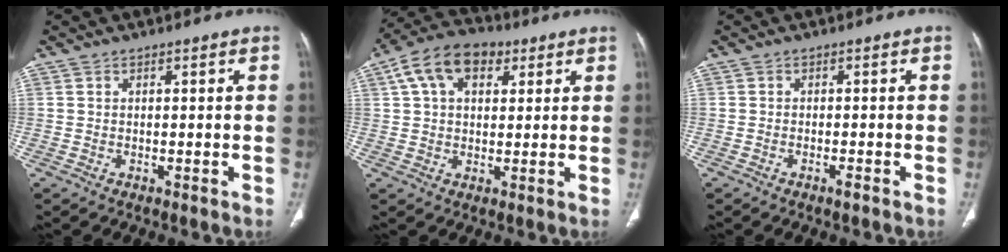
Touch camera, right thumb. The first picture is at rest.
{"total": 11.5, "force": [4.5, 7.3, 7.7], "torque": [-0.122, 0.017, 0.071]}
{"total": 1.2, "force": [-0.8, 0.1, 0.8], "torque": [-0.016, 0.002, -0.014]}